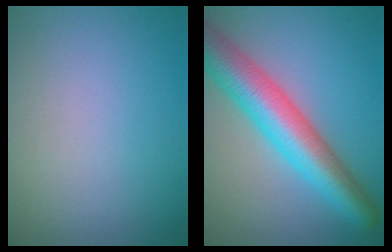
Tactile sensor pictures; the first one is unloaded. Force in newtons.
{"total": 7.9, "press": 7.9, "slide": 0.2}